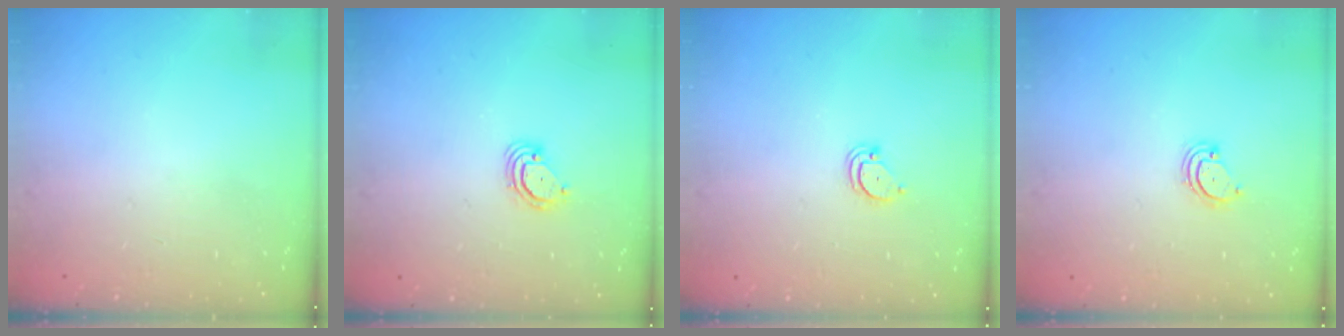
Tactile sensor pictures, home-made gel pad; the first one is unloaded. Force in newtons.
{"total": 3.5, "press": 3.5, "slide": 0.3}
{"total": 2.7, "press": 2.7, "slide": 0.2}
{"total": 3.0, "press": 3.0, "slide": 0.4}